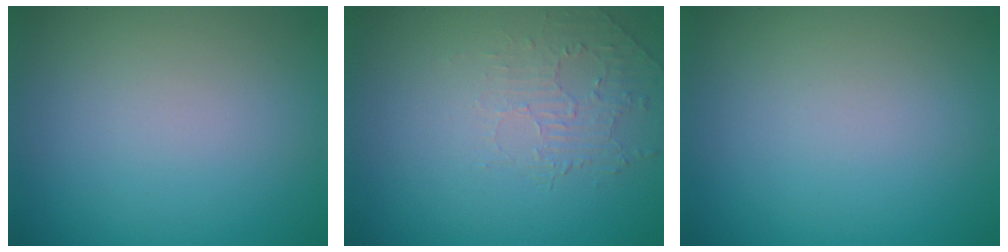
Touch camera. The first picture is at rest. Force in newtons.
{"total": 2.0, "press": 0.6, "slide": 1.9}
{"total": 0.0}